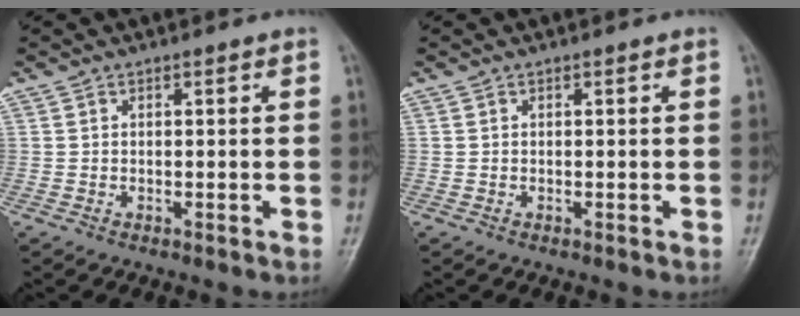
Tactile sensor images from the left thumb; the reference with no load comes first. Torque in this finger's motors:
{"motor_torque": [0.08, -0.04, -0.04, -0.08, 0.00]}